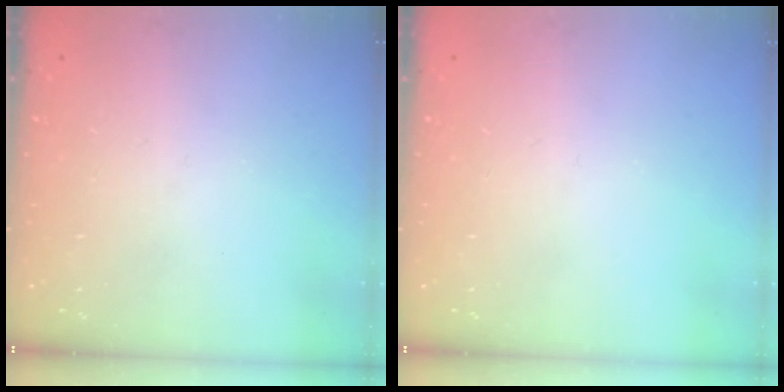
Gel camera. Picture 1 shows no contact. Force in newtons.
{"total": 0.0}